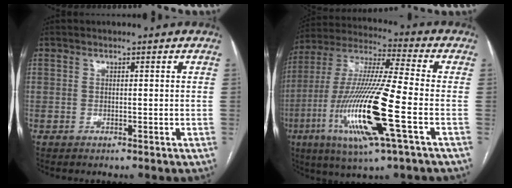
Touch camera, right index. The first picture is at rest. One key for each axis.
{"total": 19.9, "fx": -6.2, "fy": 1.3, "fz": 18.9, "tx": -0.405, "ty": -0.025, "tz": -0.117}